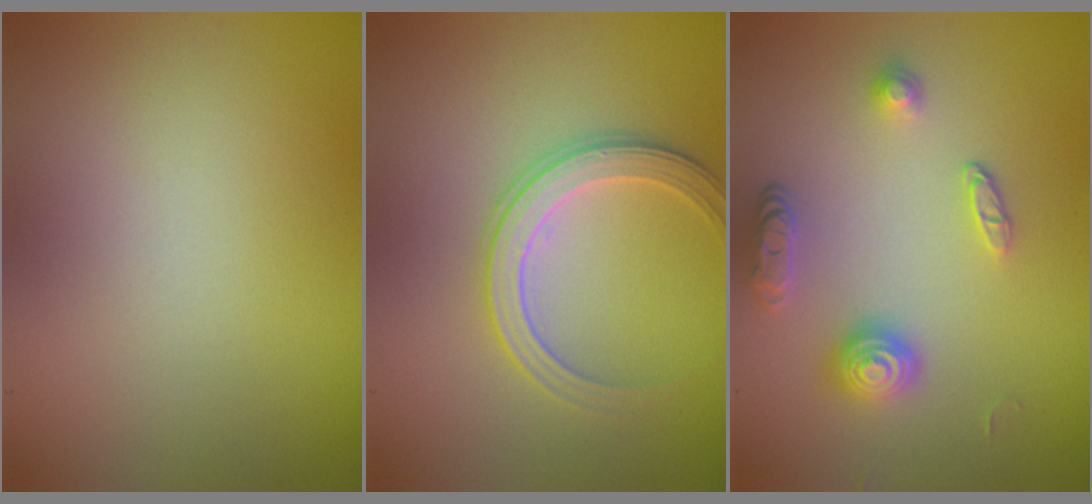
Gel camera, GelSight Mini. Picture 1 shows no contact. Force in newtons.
{"total": 2.8, "press": 2.8, "slide": 0.3}
{"total": 3.3, "press": 2.9, "slide": 1.6}